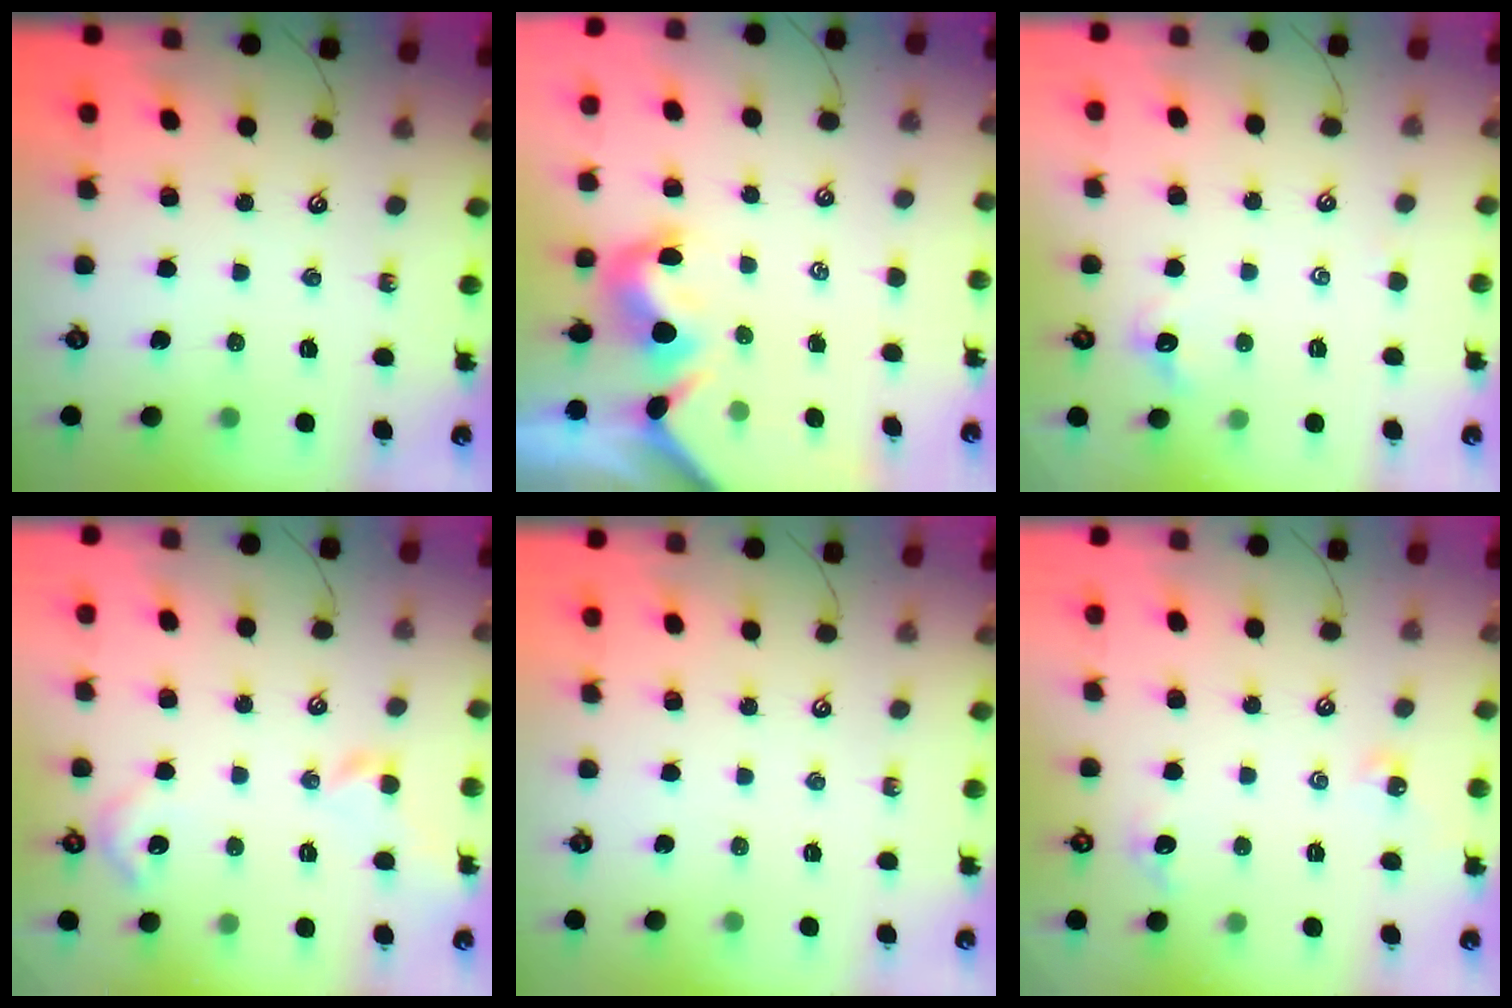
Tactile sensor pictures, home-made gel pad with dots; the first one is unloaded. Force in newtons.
{"total": 1.9, "press": 1.6, "slide": 1.0}
{"total": 1.5, "press": 1.3, "slide": 0.7}
{"total": 5.0, "press": 5.0, "slide": 0.7}
{"total": 0.0}
{"total": 2.7, "press": 2.6, "slide": 0.5}